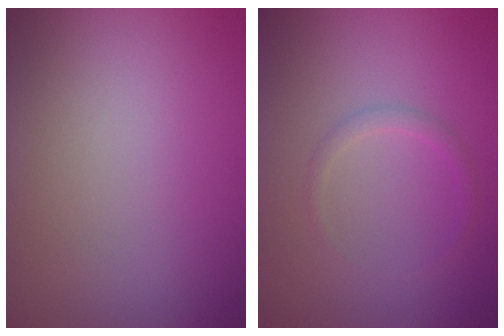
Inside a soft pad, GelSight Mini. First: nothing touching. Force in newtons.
{"total": 1.0, "press": 1.0, "slide": 0.1}